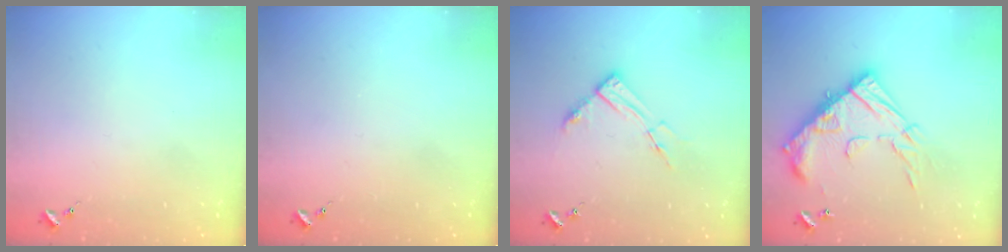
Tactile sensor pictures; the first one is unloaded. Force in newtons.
{"total": 0.0}
{"total": 8.6, "press": 8.5, "slide": 0.9}
{"total": 19.3, "press": 19.2, "slide": 1.6}